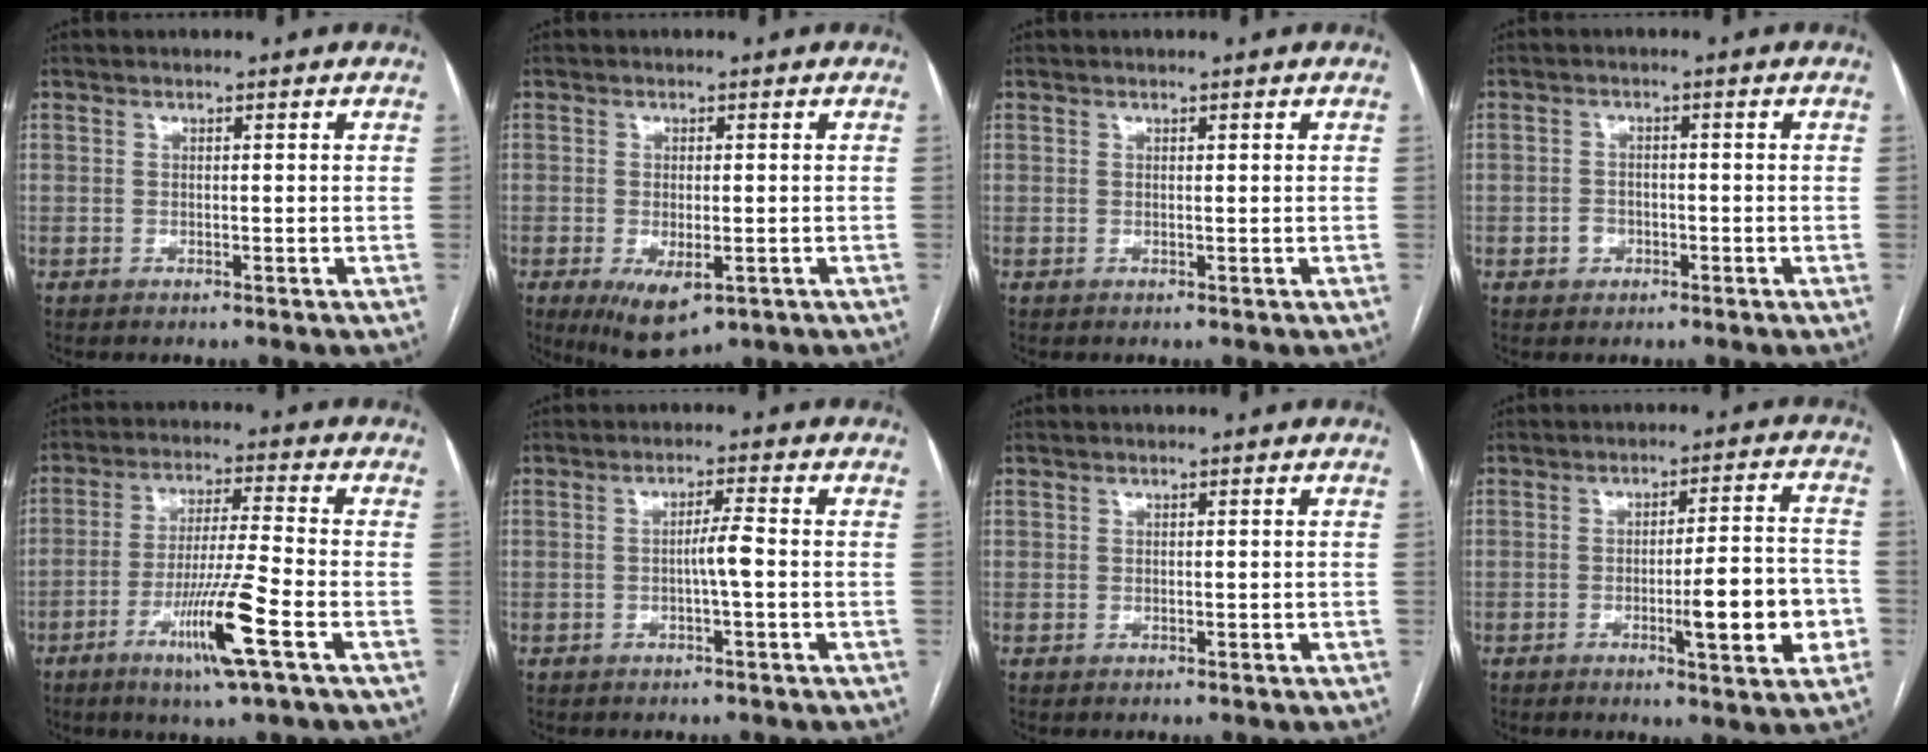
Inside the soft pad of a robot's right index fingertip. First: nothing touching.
{"total": 7.3, "force": [-3.1, 3.1, 5.8], "torque": [-0.096, -0.018, -0.036]}
{"total": 0.0}
{"total": 2.2, "force": [-0.9, 2.0, 0.6], "torque": [-0.003, 0.008, -0.012]}
{"total": 11.0, "force": [-4.9, -0.8, 9.8], "torque": [-0.185, -0.016, -0.091]}
{"total": 2.9, "force": [-0.6, -0.2, 2.9], "torque": [-0.047, 0.001, -0.011]}
{"total": 0.0}
{"total": 10.3, "force": [-3.0, 1.4, 9.8], "torque": [-0.133, 0.005, -0.039]}